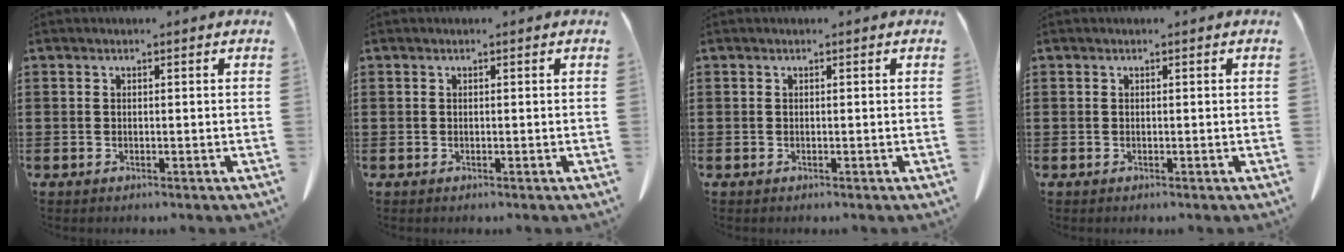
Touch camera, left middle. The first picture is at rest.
{"total": 0.0}
{"total": 0.0}
{"total": 0.0}